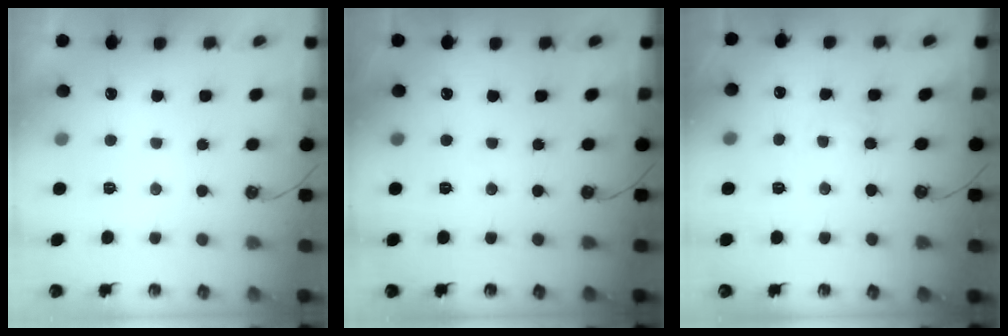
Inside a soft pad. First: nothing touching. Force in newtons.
{"total": 0.0}
{"total": 1.8, "press": 1.7, "slide": 0.3}